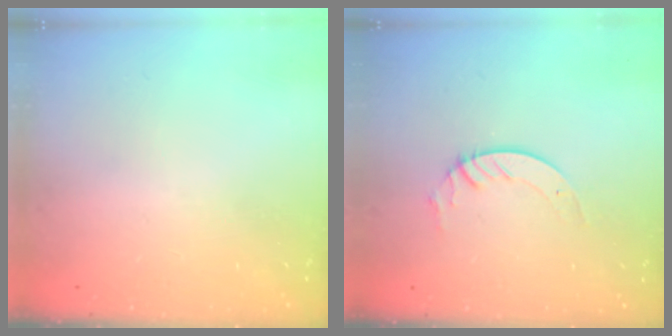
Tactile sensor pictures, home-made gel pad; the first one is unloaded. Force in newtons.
{"total": 4.5, "press": 4.4, "slide": 0.4}